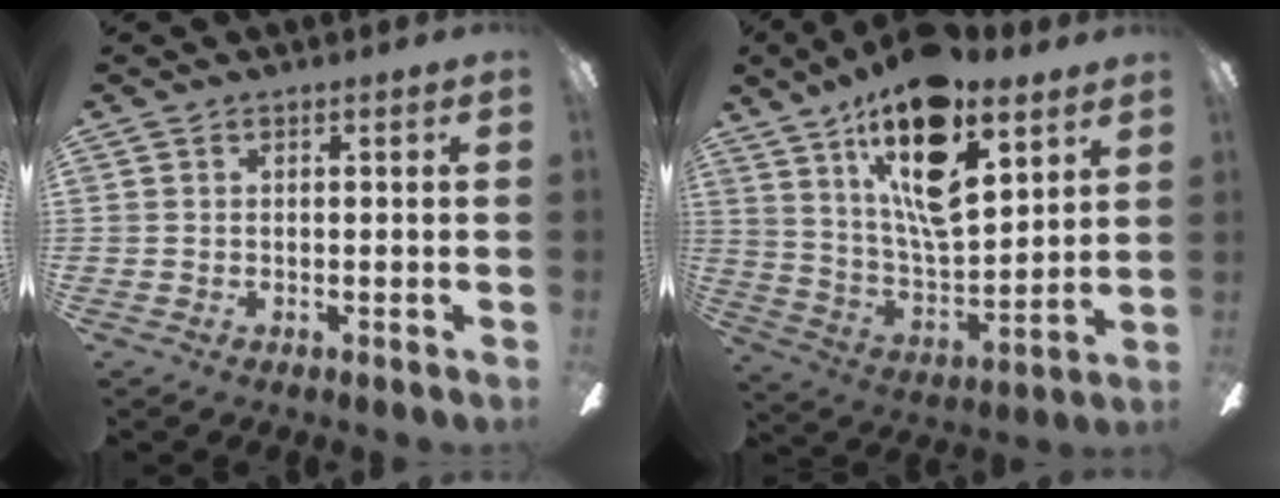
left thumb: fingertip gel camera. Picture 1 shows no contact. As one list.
[{"total": 20.7, "force": [13.3, 7.7, 13.9], "torque": [-0.250, -0.072, 0.226]}]